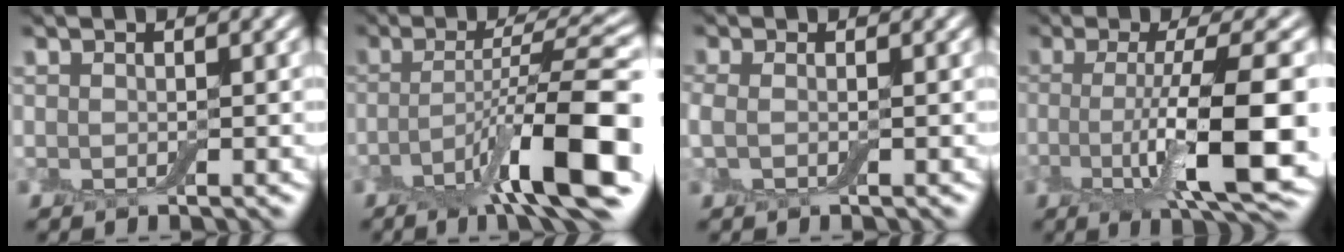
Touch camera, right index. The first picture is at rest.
{"total": 11.2, "force": [-4.2, 2.0, 10.2], "torque": [-0.144, 0.010, -0.072]}
{"total": 1.3, "force": [0.0, 0.5, 1.2], "torque": [-0.032, 0.002, -0.005]}
{"total": 10.3, "force": [-1.6, 2.3, 9.9], "torque": [-0.146, -0.010, -0.026]}